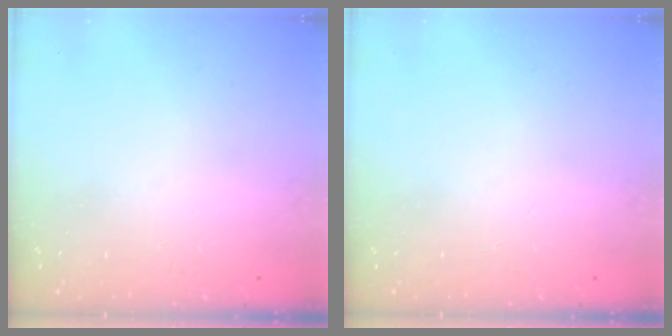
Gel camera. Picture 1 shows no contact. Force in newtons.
{"total": 0.0}